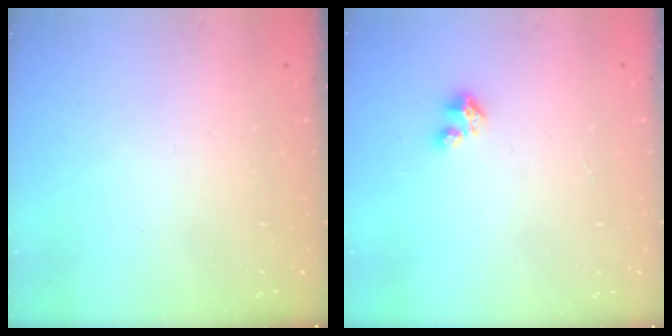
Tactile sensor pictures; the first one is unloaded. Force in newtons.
{"total": 2.3, "press": 2.3, "slide": 0.3}